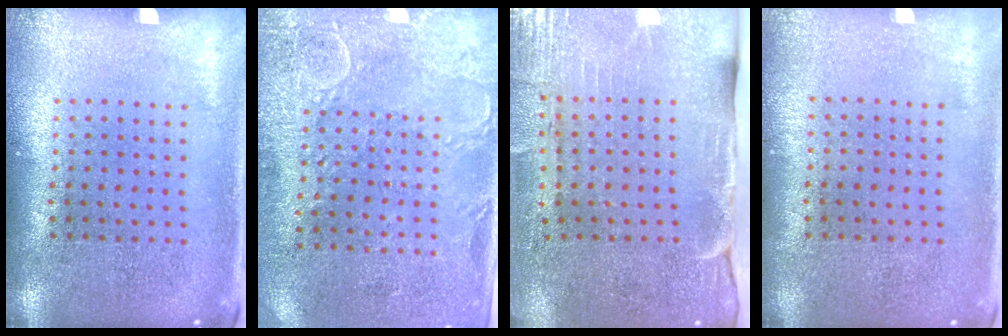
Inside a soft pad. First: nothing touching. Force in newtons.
{"total": 2.9, "press": 2.5, "slide": 1.5}
{"total": 4.6, "press": 3.8, "slide": 2.6}
{"total": 0.0}